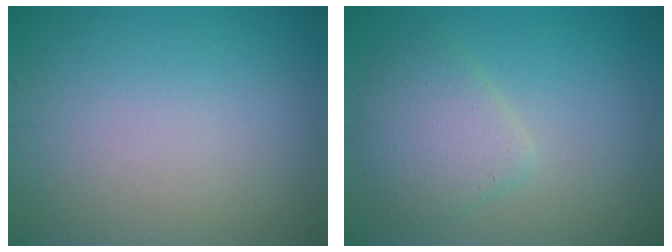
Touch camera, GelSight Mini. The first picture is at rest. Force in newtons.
{"total": 3.7, "press": 3.7, "slide": 0.2}